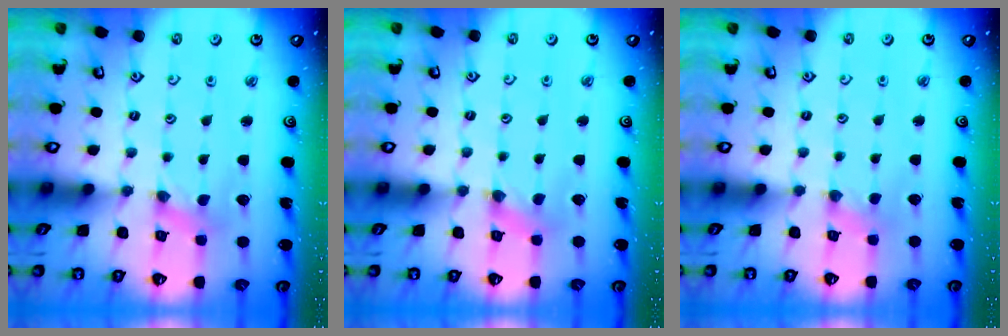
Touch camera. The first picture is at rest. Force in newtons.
{"total": 1.0, "press": 1.0, "slide": 0.3}
{"total": 1.5, "press": 1.5, "slide": 0.3}